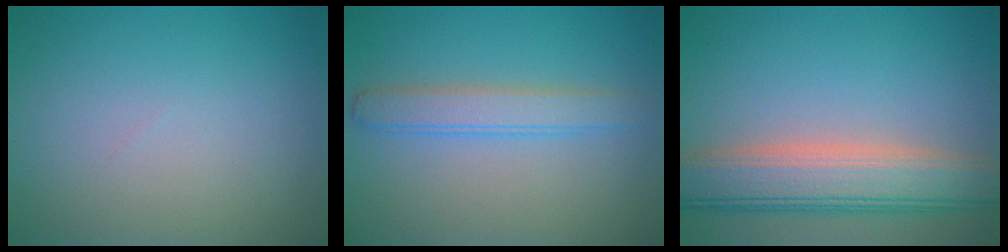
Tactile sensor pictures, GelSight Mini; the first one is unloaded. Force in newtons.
{"total": 2.9, "press": 2.9, "slide": 0.1}
{"total": 7.5, "press": 7.4, "slide": 0.6}